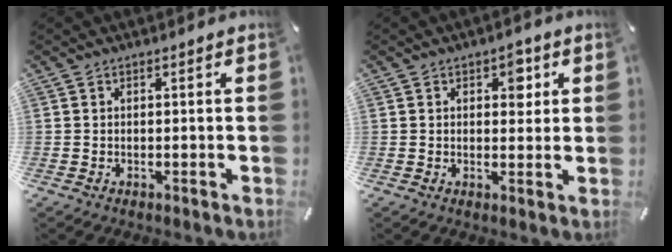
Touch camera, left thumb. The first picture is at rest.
{"total": 4.6, "force": [1.5, 3.0, 3.1], "torque": [-0.020, -0.012, 0.014]}